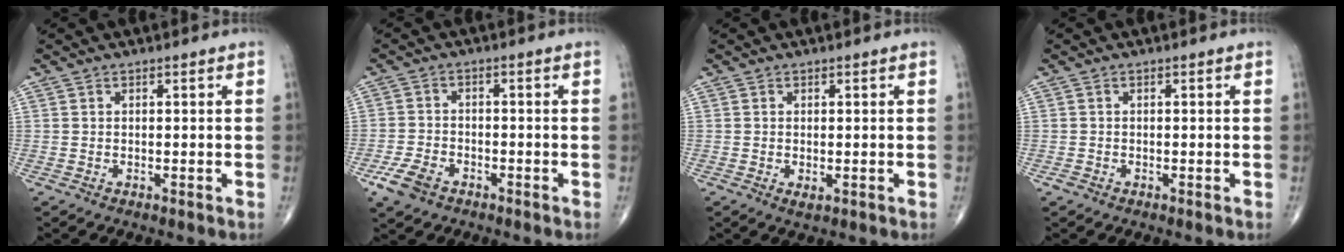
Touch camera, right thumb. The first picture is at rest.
{"total": 5.5, "force": [-3.2, 3.3, 2.9], "torque": [-0.063, 0.011, -0.059]}
{"total": 1.3, "force": [-0.2, 0.7, 1.1], "torque": [-0.019, -0.005, -0.001]}
{"total": 0.8, "force": [-0.5, 0.6, 0.2], "torque": [-0.005, 0.000, -0.011]}